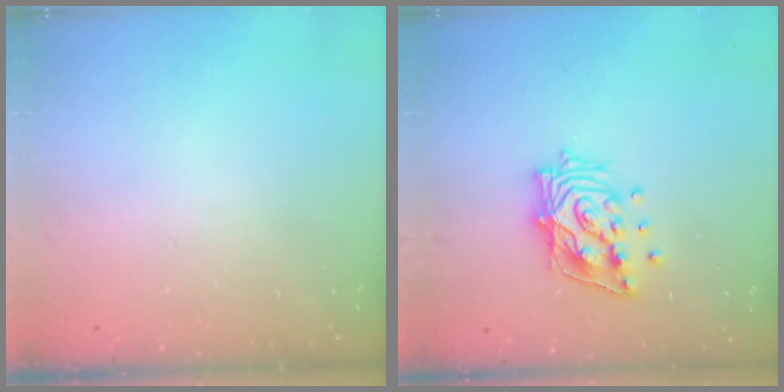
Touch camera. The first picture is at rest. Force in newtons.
{"total": 14.9, "press": 14.8, "slide": 2.0}